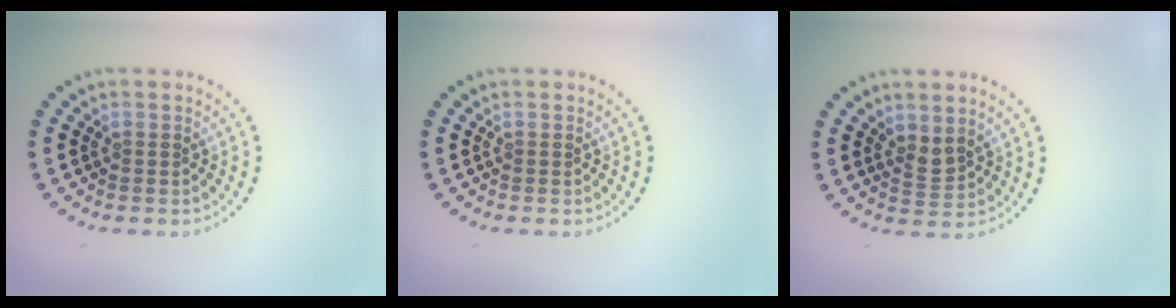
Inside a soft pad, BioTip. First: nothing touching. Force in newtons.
{"total": 0.0}
{"total": 1.8, "press": 1.3, "slide": 1.2}